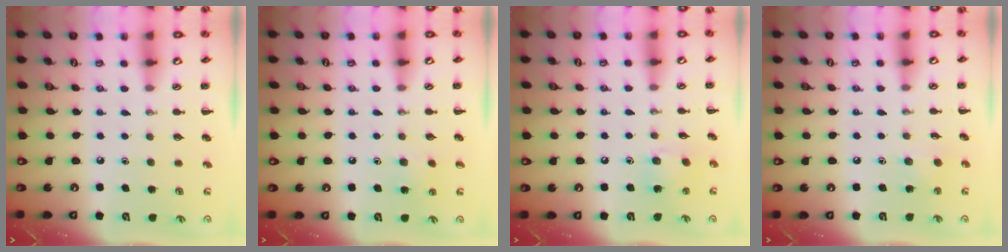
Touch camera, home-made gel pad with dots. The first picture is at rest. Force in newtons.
{"total": 5.7, "press": 5.5, "slide": 1.8}
{"total": 6.5, "press": 6.4, "slide": 1.2}
{"total": 2.8, "press": 2.7, "slide": 0.7}